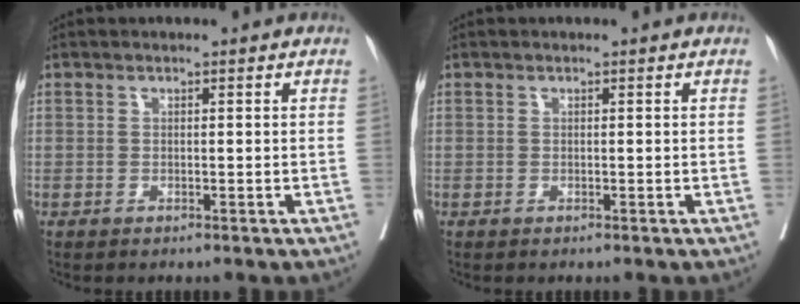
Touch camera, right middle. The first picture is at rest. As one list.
[{"total": 0.0}]